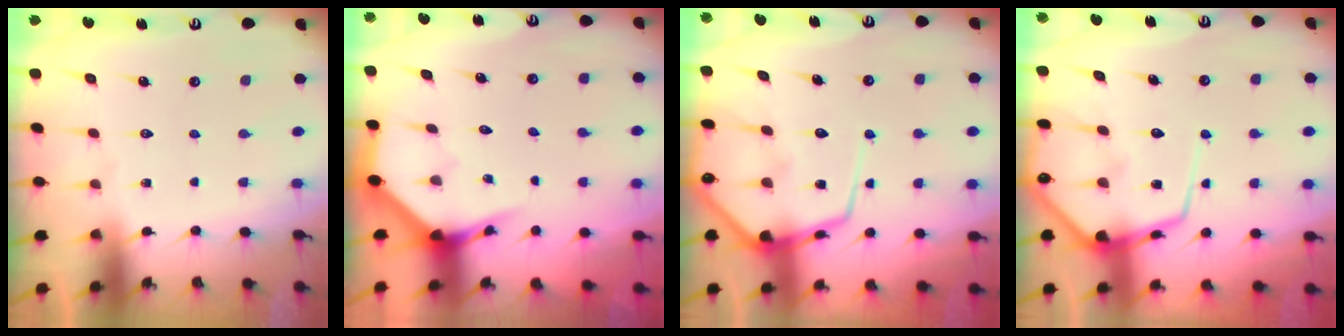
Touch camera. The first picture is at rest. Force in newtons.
{"total": 3.8, "press": 3.8, "slide": 0.2}
{"total": 13.1, "press": 13.0, "slide": 1.3}
{"total": 13.1, "press": 13.0, "slide": 1.3}